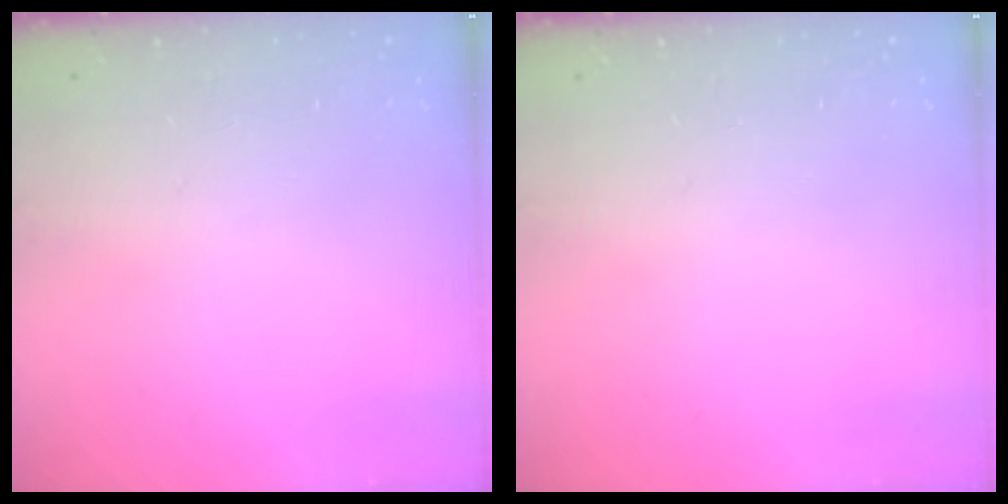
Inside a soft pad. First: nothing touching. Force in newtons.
{"total": 0.0}